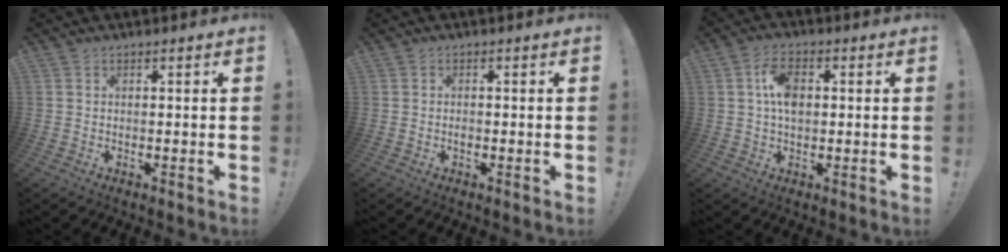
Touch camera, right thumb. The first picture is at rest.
{"total": 0.8, "force": [-0.6, 0.4, 0.4], "torque": [0.000, -0.003, -0.011]}
{"total": 8.1, "force": [1.0, 4.9, 6.4], "torque": [-0.105, 0.006, 0.018]}